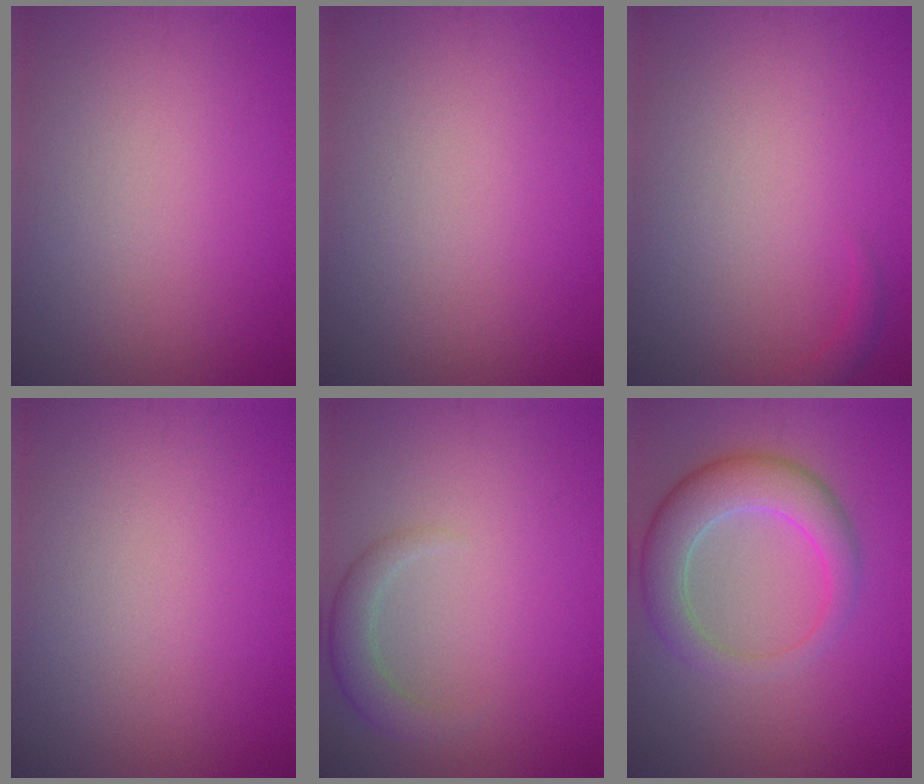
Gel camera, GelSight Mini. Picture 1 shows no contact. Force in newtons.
{"total": 0.0}
{"total": 0.9, "press": 0.9, "slide": 0.1}
{"total": 0.0}
{"total": 2.4, "press": 2.3, "slide": 0.3}
{"total": 5.6, "press": 5.5, "slide": 0.4}